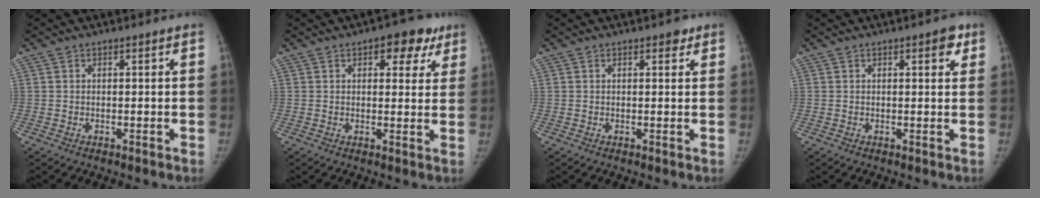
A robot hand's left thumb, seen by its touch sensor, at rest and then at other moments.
{"total": 7.8, "force": [4.1, 4.4, 5.0], "torque": [-0.017, -0.007, 0.042]}
{"total": 1.5, "force": [0.9, 0.8, 0.8], "torque": [0.003, -0.001, 0.006]}
{"total": 2.9, "force": [1.5, 1.2, 2.2], "torque": [-0.015, -0.003, 0.014]}